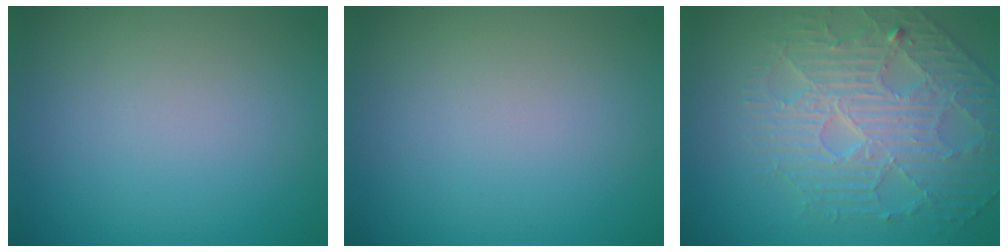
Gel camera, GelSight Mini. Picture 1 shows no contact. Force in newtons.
{"total": 0.0}
{"total": 4.7, "press": 4.6, "slide": 0.6}